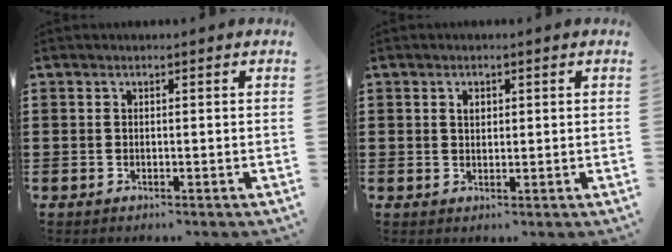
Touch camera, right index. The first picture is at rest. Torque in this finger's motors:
{"motor_torque": [0.46, 0.07, 0.06, 0.04]}